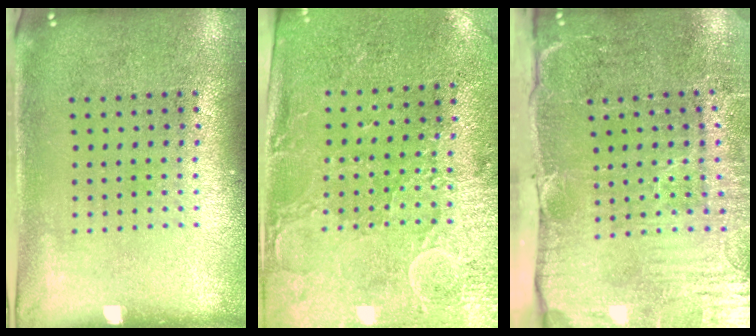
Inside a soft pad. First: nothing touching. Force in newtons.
{"total": 2.9, "press": 2.5, "slide": 1.5}
{"total": 5.2, "press": 4.4, "slide": 2.8}